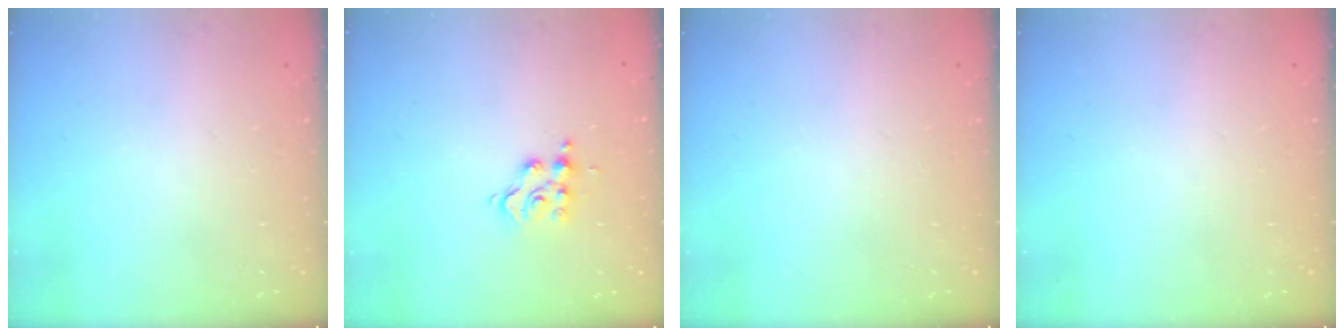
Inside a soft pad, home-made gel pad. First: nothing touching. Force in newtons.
{"total": 9.1, "press": 9.0, "slide": 0.9}
{"total": 0.0}
{"total": 0.0}